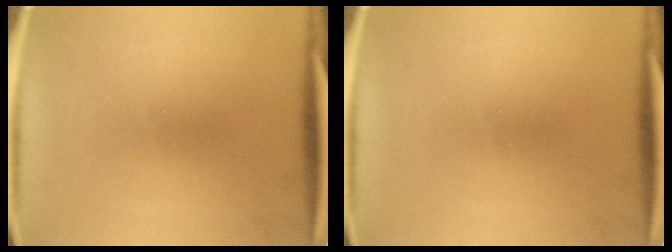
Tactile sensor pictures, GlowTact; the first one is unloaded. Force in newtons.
{"total": 0.0}